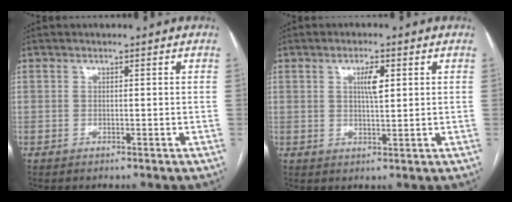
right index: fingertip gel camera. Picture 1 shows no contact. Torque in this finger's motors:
{"motor_torque": [0.39, 0.28, 0.08, 0.06]}